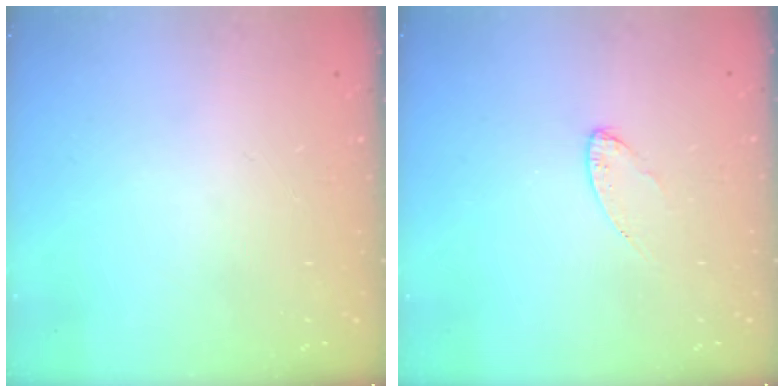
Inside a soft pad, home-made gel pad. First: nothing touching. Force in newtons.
{"total": 4.2, "press": 4.1, "slide": 0.4}